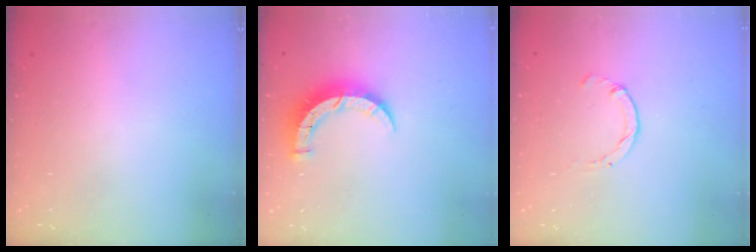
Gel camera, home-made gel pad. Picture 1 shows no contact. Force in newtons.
{"total": 7.9, "press": 7.9, "slide": 0.2}
{"total": 0.0}